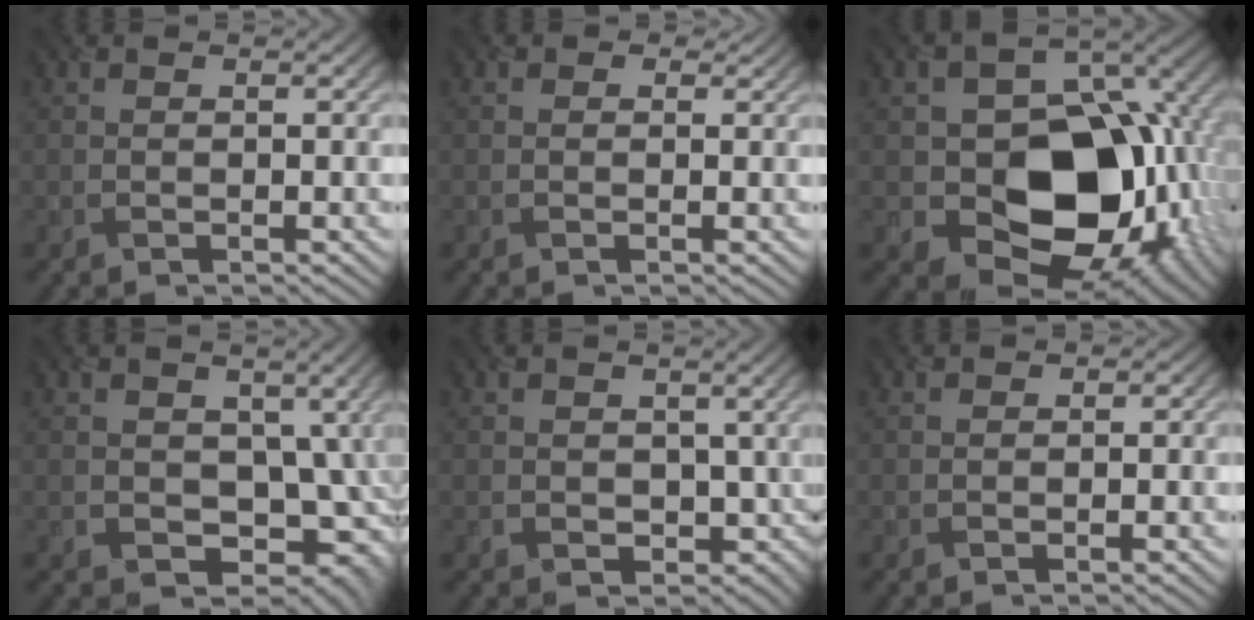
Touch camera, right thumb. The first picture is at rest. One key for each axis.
{"total": 0.8, "fx": 0.3, "fy": 0.7, "fz": -0.2, "tx": 0.004, "ty": -0.007, "tz": 0.005}
{"total": 15.6, "fx": -2.6, "fy": 11.7, "fz": 9.9, "tx": -0.128, "ty": -0.024, "tz": -0.044}
{"total": 9.0, "fx": -0.6, "fy": 7.0, "fz": 5.7, "tx": -0.081, "ty": -0.039, "tz": -0.002}
{"total": 3.6, "fx": -0.7, "fy": 3.3, "fz": 1.2, "tx": -0.028, "ty": -0.027, "tz": -0.007}
{"total": 1.3, "fx": -0.7, "fy": 1.1, "fz": 0.2, "tx": 0.007, "ty": -0.007, "tz": -0.005}